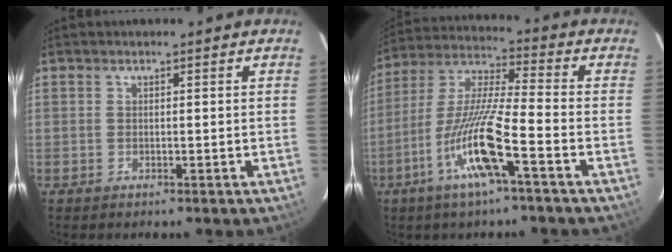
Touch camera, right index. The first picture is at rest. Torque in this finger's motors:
{"motor_torque": [1.67, -0.47, 1.05, 0.21]}